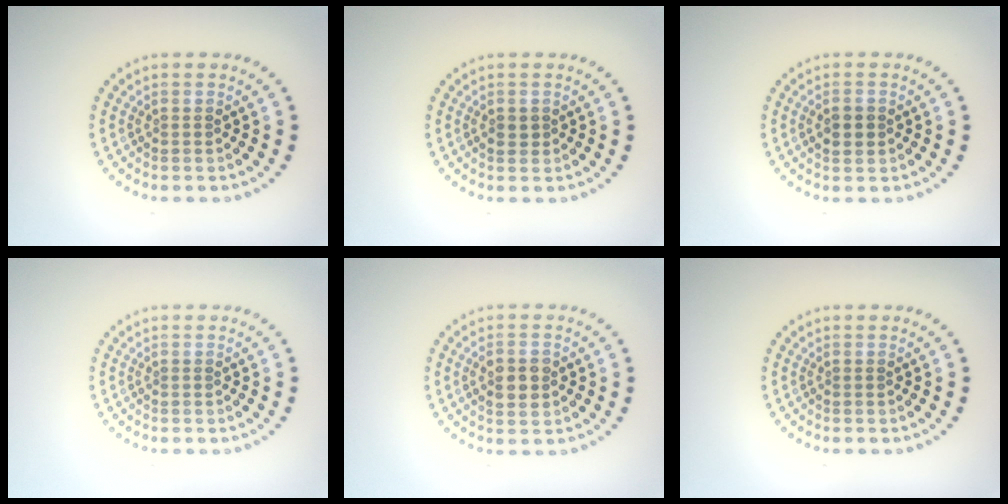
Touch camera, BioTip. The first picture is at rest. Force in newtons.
{"total": 1.2, "press": 1.2, "slide": 0.2}
{"total": 2.4, "press": 2.4, "slide": 0.1}
{"total": 0.0}
{"total": 2.8, "press": 2.8, "slide": 0.2}
{"total": 0.0}